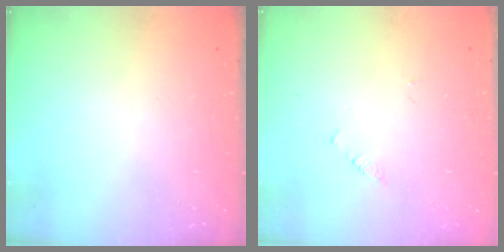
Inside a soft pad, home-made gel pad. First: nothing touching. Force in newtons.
{"total": 1.0, "press": 0.9, "slide": 0.2}